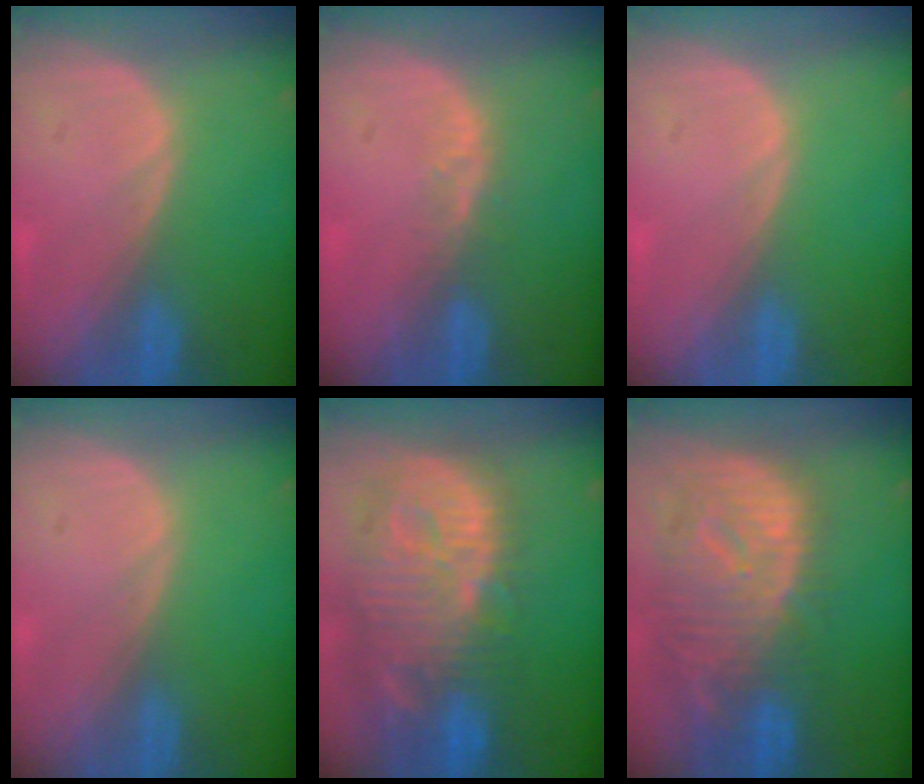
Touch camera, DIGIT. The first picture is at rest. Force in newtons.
{"total": 2.4, "press": 1.8, "slide": 1.5}
{"total": 0.0}
{"total": 0.0}
{"total": 14.0, "press": 12.2, "slide": 6.8}
{"total": 12.5, "press": 10.9, "slide": 6.2}